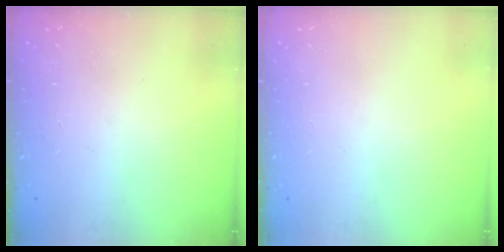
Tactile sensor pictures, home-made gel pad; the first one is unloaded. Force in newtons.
{"total": 0.0}